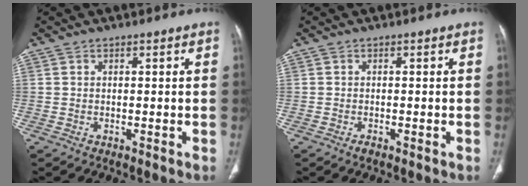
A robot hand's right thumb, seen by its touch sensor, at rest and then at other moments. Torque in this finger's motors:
{"motor_torque": [0.24, -0.01, 0.31, -0.65, 0.12]}